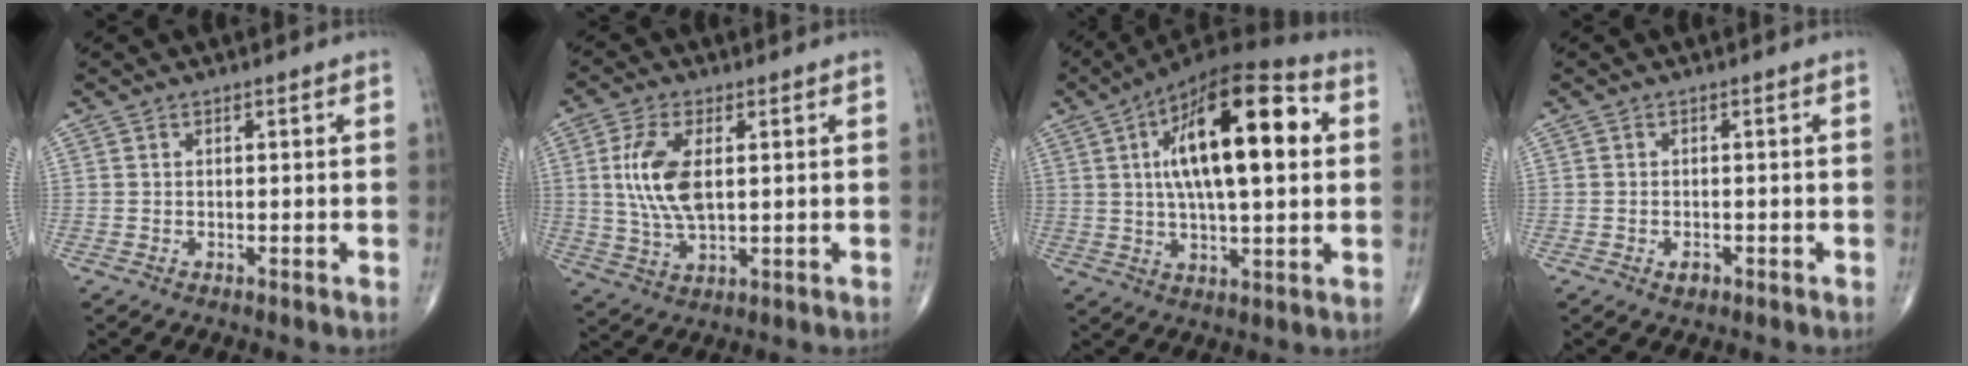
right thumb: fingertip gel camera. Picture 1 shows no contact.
{"total": 10.0, "force": [1.6, 4.8, 8.7], "torque": [-0.185, -0.007, 0.033]}
{"total": 22.2, "force": [4.7, 8.4, 20.0], "torque": [-0.312, 0.014, 0.064]}
{"total": 1.7, "force": [-0.8, 1.1, 1.0], "torque": [-0.014, 0.001, -0.011]}